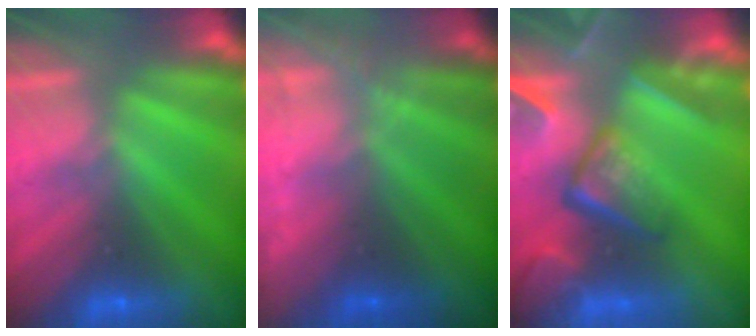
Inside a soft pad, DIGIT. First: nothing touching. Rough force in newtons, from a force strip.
{"total": 5.6}
{"total": 7.6}